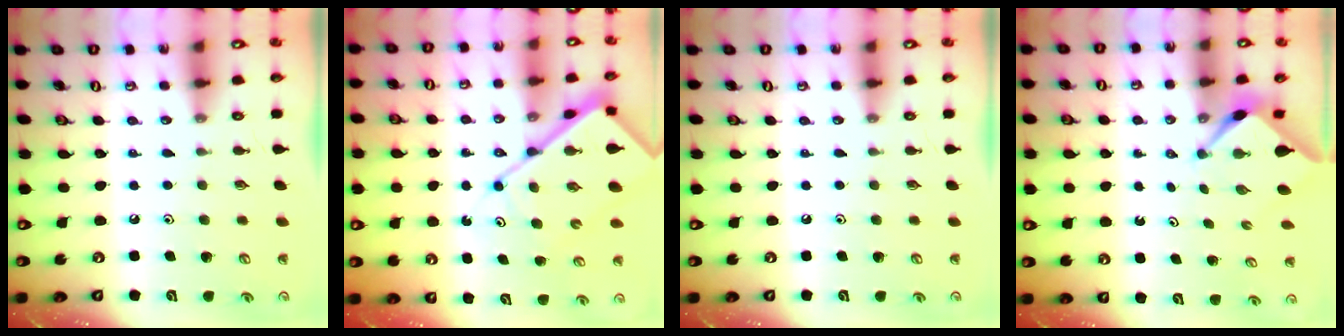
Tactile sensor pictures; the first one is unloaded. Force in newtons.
{"total": 14.1, "press": 14.0, "slide": 1.3}
{"total": 0.0}
{"total": 2.4, "press": 2.4, "slide": 0.3}